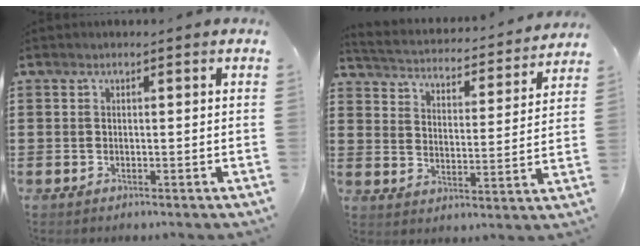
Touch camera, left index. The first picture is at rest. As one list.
[{"total": 2.7, "force": [2.7, 0.0, -0.1], "torque": [-0.019, -0.029, 0.035]}]